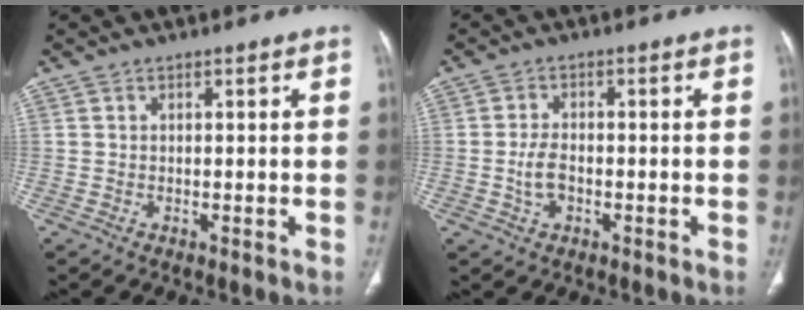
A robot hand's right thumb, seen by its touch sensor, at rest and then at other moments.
{"total": 4.0, "force": [-0.9, 2.5, 3.0], "torque": [-0.056, 0.012, -0.016]}